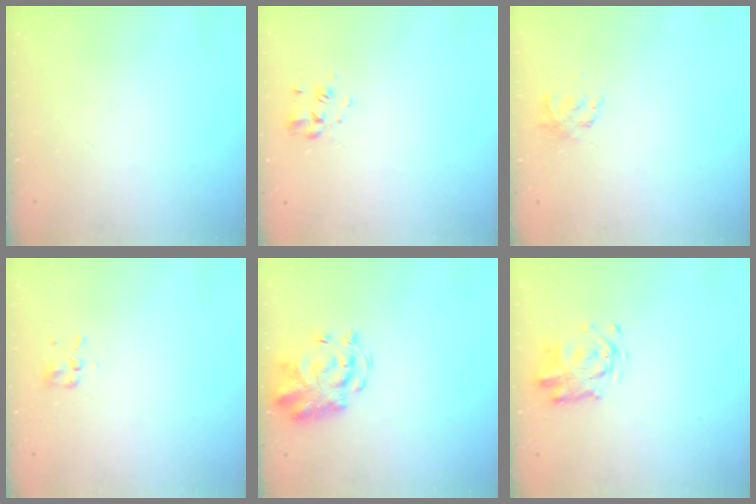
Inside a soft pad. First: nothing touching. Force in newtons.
{"total": 2.0, "press": 1.9, "slide": 0.7}
{"total": 1.7, "press": 1.6, "slide": 0.5}
{"total": 1.9, "press": 1.8, "slide": 0.8}
{"total": 3.7, "press": 3.4, "slide": 1.4}
{"total": 3.4, "press": 3.4, "slide": 0.3}